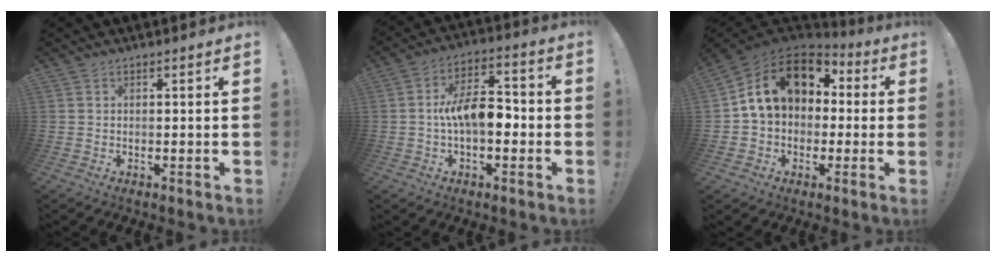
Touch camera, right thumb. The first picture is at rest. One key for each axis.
{"total": 12.2, "fx": -1.3, "fy": 6.3, "fz": 10.4, "tx": -0.188, "ty": 0.008, "tz": -0.022}
{"total": 17.6, "fx": 5.1, "fy": 12.5, "fz": 11.3, "tx": -0.185, "ty": 0.002, "tz": 0.097}